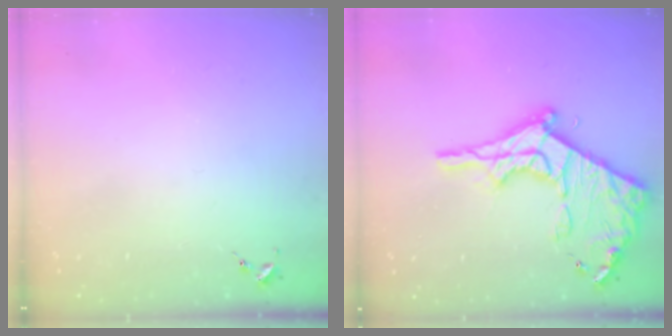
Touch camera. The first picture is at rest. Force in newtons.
{"total": 21.0, "press": 20.9, "slide": 1.8}